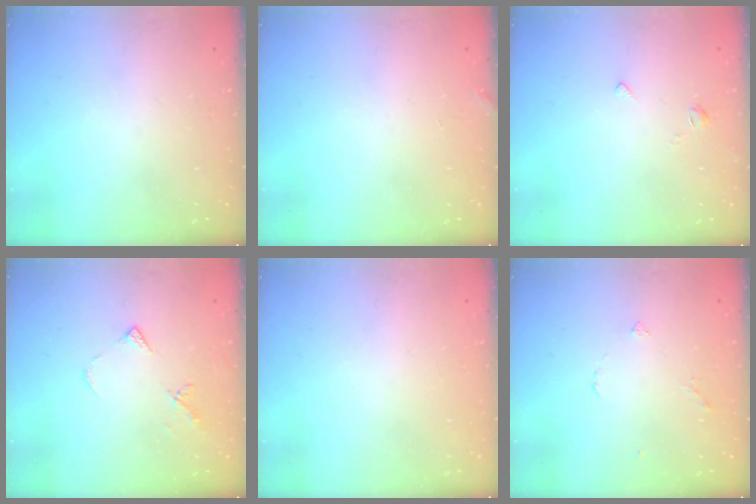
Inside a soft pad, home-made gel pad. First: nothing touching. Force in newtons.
{"total": 2.3, "press": 2.3, "slide": 0.1}
{"total": 2.2, "press": 2.2, "slide": 0.5}
{"total": 6.8, "press": 6.8, "slide": 0.6}
{"total": 1.8, "press": 1.8, "slide": 0.1}
{"total": 3.3, "press": 3.2, "slide": 0.7}